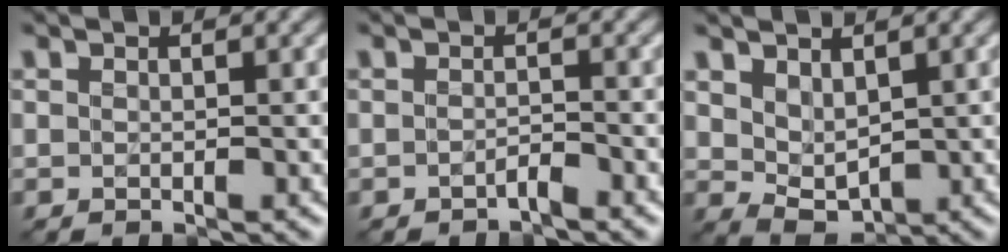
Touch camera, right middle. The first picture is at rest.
{"total": 1.0, "force": [-0.9, 0.0, 0.3], "torque": [-0.005, 0.001, -0.020]}
{"total": 2.6, "force": [1.0, 1.7, 1.7], "torque": [-0.038, -0.012, 0.019]}